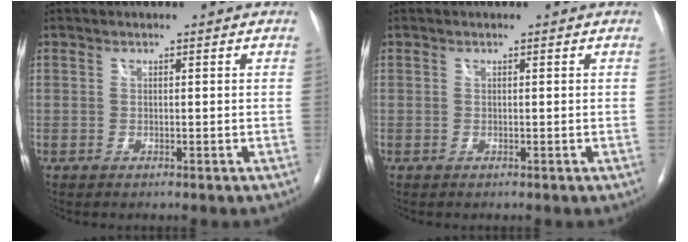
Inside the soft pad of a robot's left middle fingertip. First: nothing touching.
{"total": 0.0}